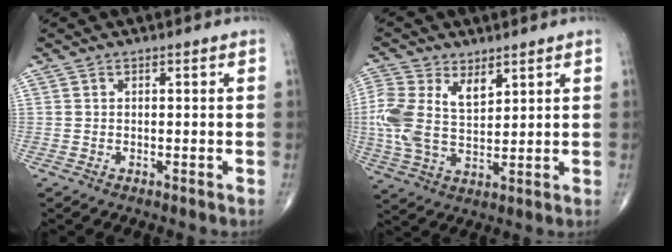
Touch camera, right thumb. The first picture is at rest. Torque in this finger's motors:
{"motor_torque": [0.14, 0.21, 0.78, 0.71, 0.12]}